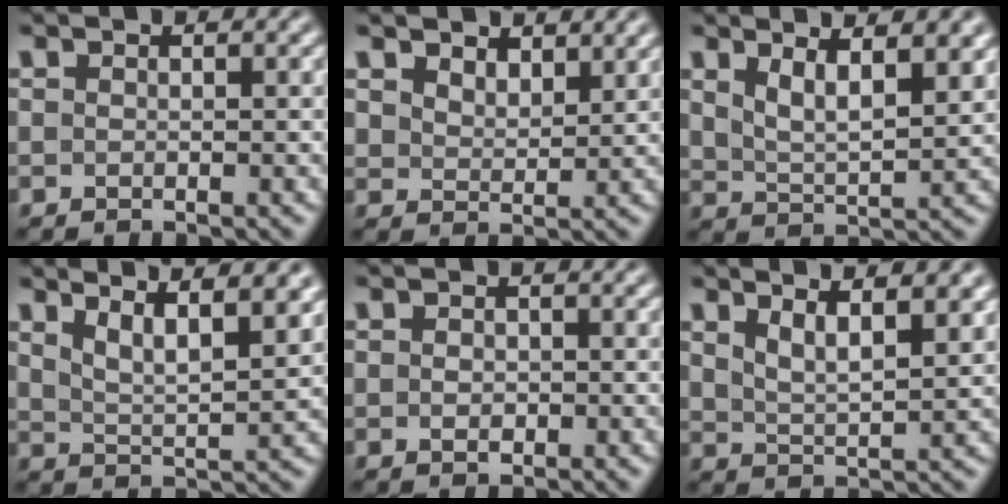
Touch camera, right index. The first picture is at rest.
{"total": 2.9, "force": [2.8, 0.4, 0.7], "torque": [-0.008, -0.011, 0.056]}
{"total": 4.4, "force": [2.1, 2.2, 3.1], "torque": [-0.048, -0.007, 0.032]}
{"total": 5.4, "force": [3.1, 2.3, 3.8], "torque": [-0.052, -0.003, 0.046]}
{"total": 0.7, "force": [-0.3, 0.3, 0.6], "torque": [-0.013, -0.011, 0.003]}
{"total": 4.2, "force": [2.3, 1.8, 3.0], "torque": [-0.040, -0.001, 0.034]}